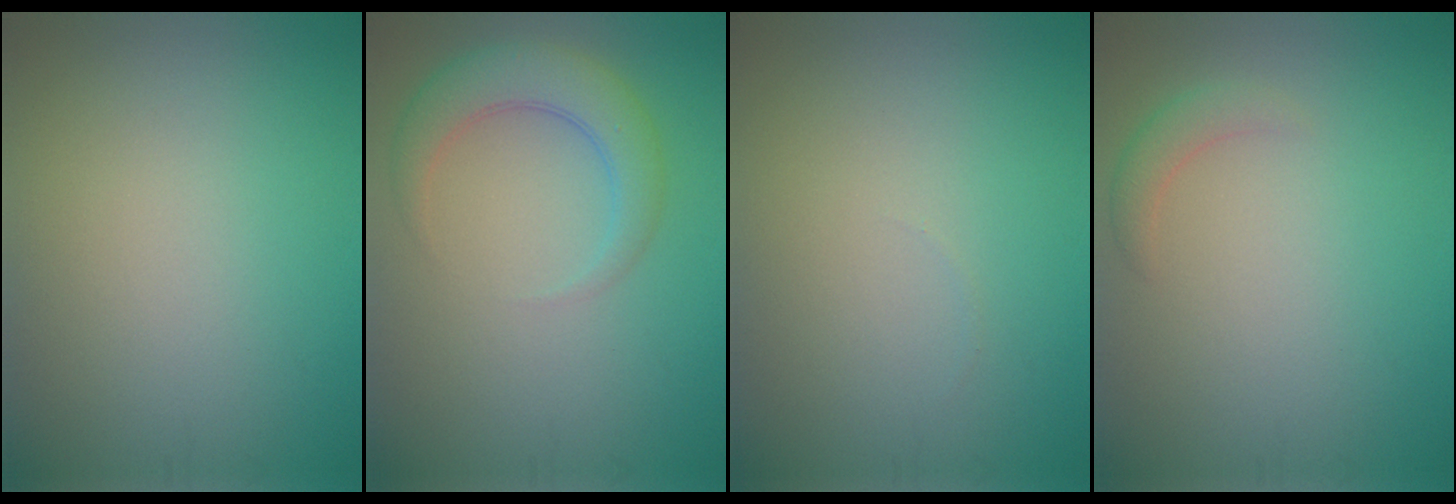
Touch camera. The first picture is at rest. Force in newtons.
{"total": 4.0, "press": 4.0, "slide": 0.1}
{"total": 0.0}
{"total": 1.5, "press": 1.5, "slide": 0.1}